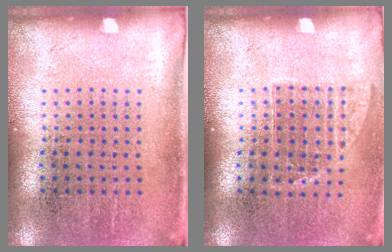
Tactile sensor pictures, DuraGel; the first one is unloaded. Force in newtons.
{"total": 0.9, "press": 0.7, "slide": 0.4}